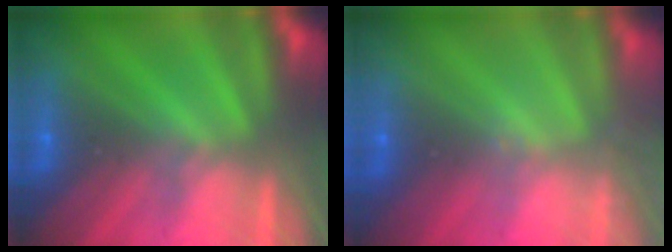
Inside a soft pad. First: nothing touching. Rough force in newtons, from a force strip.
{"total": 2.4}